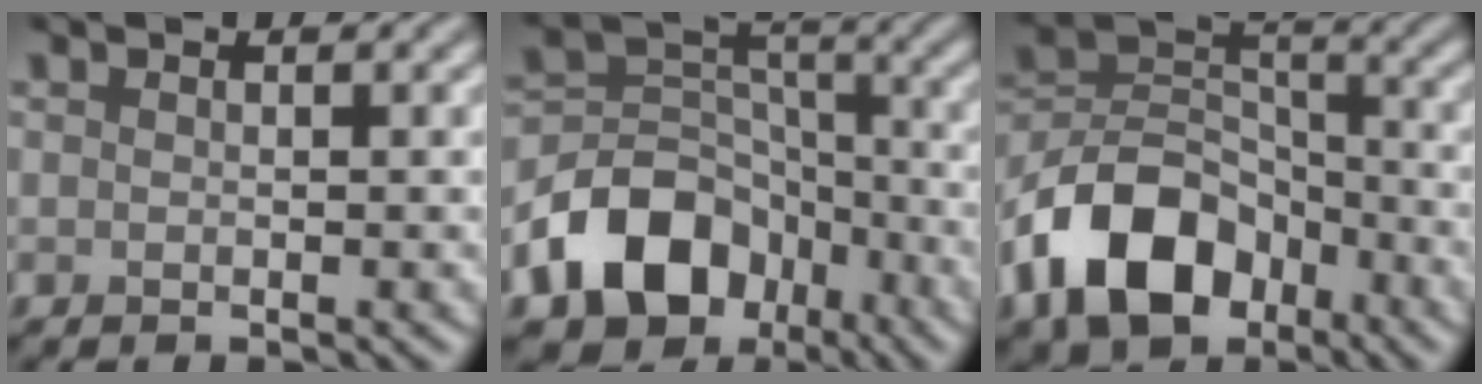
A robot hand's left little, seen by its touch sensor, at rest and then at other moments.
{"total": 9.6, "force": [-5.1, 6.8, 4.4], "torque": [-0.076, -0.002, -0.101]}
{"total": 9.6, "force": [-5.3, 6.1, 5.2], "torque": [-0.098, 0.004, -0.112]}